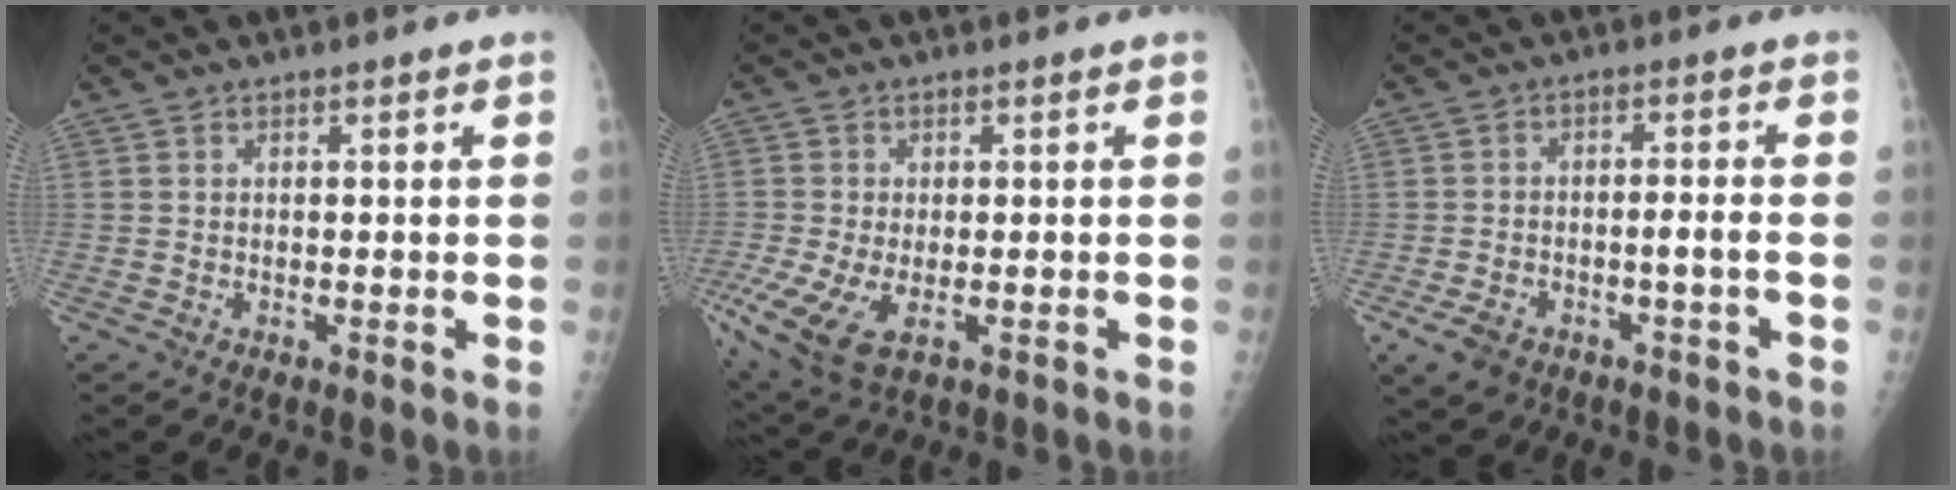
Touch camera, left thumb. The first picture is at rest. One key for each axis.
{"total": 10.9, "fx": -3.6, "fy": 5.6, "fz": 8.7, "tx": -0.203, "ty": -0.022, "tz": -0.056}
{"total": 6.0, "fx": -3.2, "fy": 2.6, "fz": 4.4, "tx": -0.081, "ty": 0.021, "tz": -0.044}